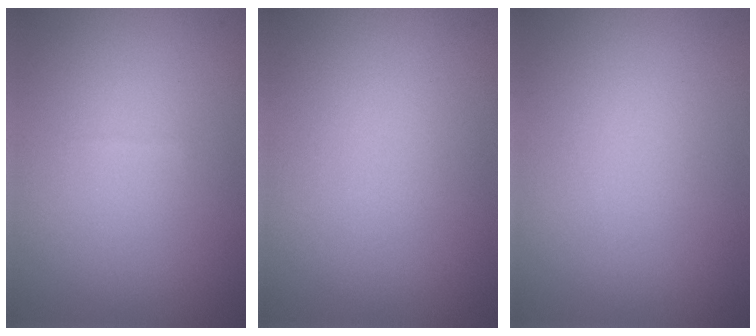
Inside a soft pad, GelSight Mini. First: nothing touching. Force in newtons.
{"total": 0.0}
{"total": 0.0}